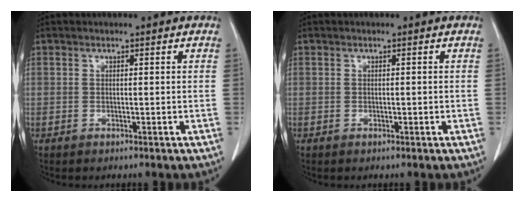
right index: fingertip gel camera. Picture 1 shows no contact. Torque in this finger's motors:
{"motor_torque": [-0.22, 0.18, -0.02, 0.00]}